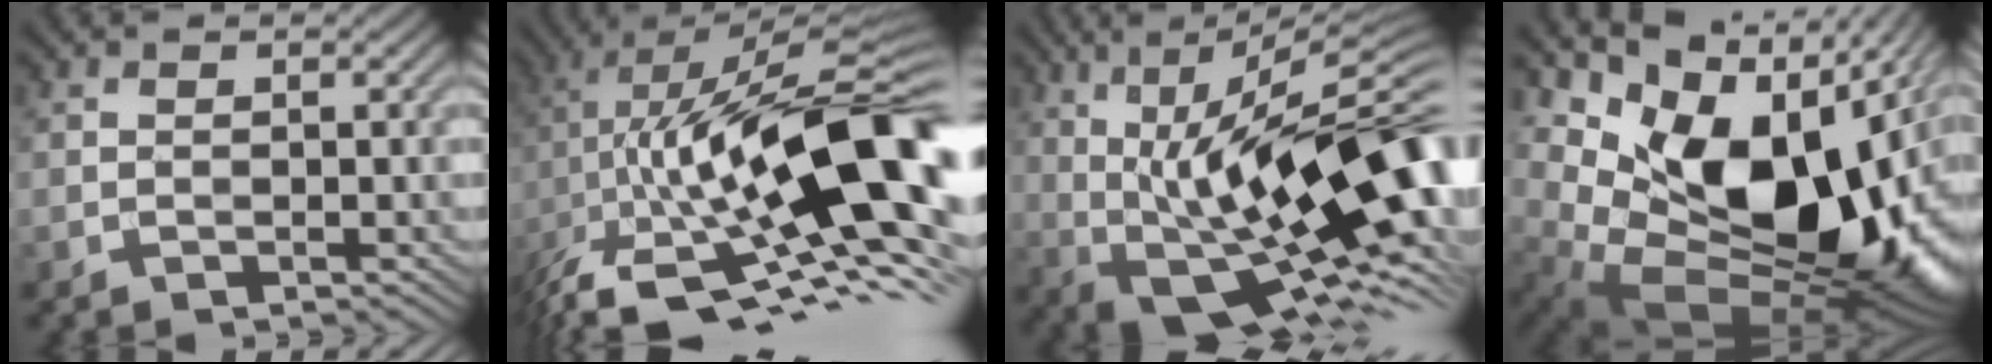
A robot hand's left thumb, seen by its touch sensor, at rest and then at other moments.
{"total": 21.2, "force": [-2.8, 9.0, 18.9], "torque": [-0.330, 0.002, -0.055]}
{"total": 18.7, "force": [0.5, 6.0, 17.7], "torque": [-0.286, 0.010, 0.020]}
{"total": 18.6, "force": [1.1, 13.1, 13.1], "torque": [-0.216, -0.032, 0.062]}